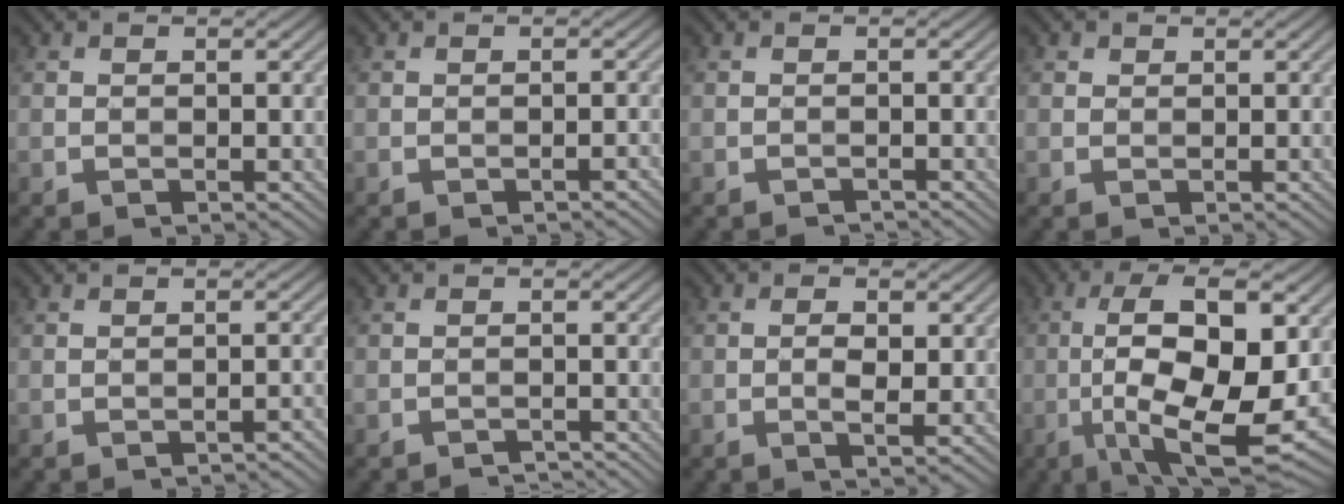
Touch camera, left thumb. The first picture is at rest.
{"total": 0.6, "force": [-0.6, -0.1, 0.2], "torque": [-0.004, 0.007, -0.008]}
{"total": 0.7, "force": [-0.7, -0.2, -0.3], "torque": [0.004, 0.005, -0.014]}
{"total": 0.8, "force": [0.5, 0.5, 0.1], "torque": [-0.002, 0.002, 0.009]}
{"total": 0.8, "force": [-0.8, -0.1, 0.2], "torque": [-0.003, 0.007, -0.012]}
{"total": 1.2, "force": [-1.2, -0.1, -0.2], "torque": [0.003, 0.006, -0.025]}
{"total": 2.9, "force": [-0.2, 1.0, 2.7], "torque": [-0.052, 0.001, -0.002]}
{"total": 14.9, "force": [-2.6, 5.3, 13.7], "torque": [-0.245, 0.009, -0.040]}